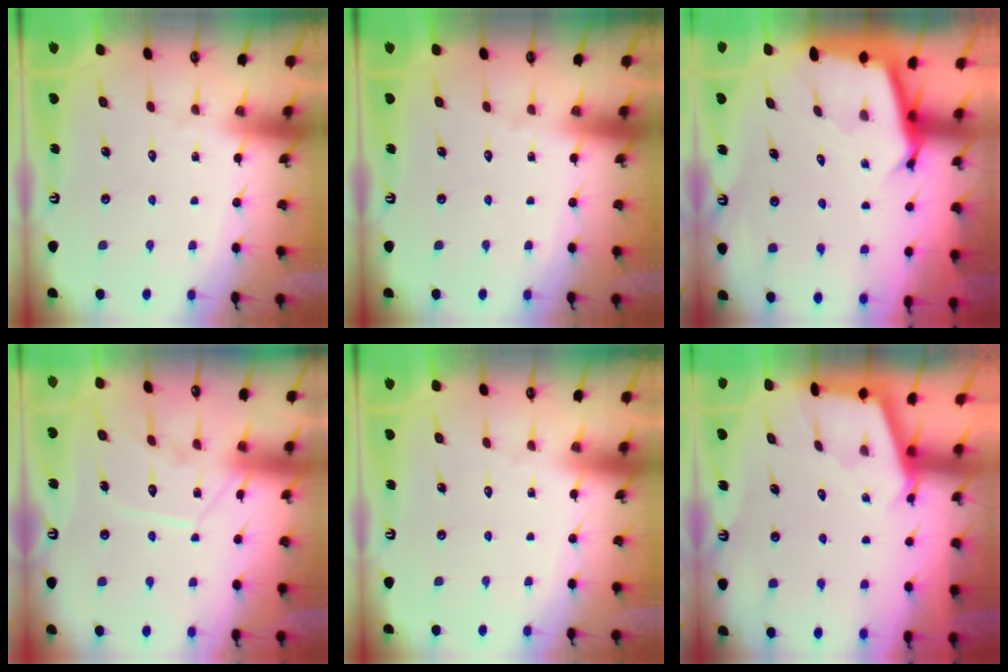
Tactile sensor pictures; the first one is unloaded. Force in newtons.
{"total": 0.0}
{"total": 2.9, "press": 2.9, "slide": 0.1}
{"total": 10.5, "press": 10.5, "slide": 0.4}
{"total": 0.0}
{"total": 2.5, "press": 2.5, "slide": 0.1}